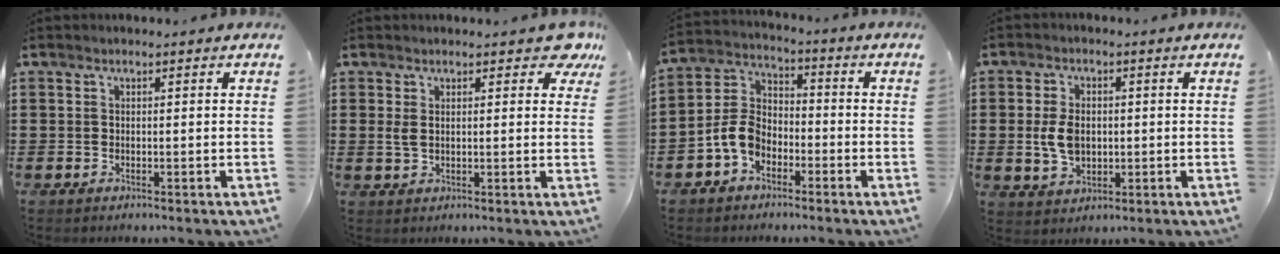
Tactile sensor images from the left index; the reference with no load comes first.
{"total": 4.6, "force": [2.4, 2.3, 3.3], "torque": [-0.050, -0.003, 0.036]}
{"total": 6.8, "force": [-3.5, 4.5, 3.6], "torque": [-0.104, 0.006, -0.076]}
{"total": 5.5, "force": [0.0, 3.7, 4.1], "torque": [-0.105, 0.004, -0.007]}